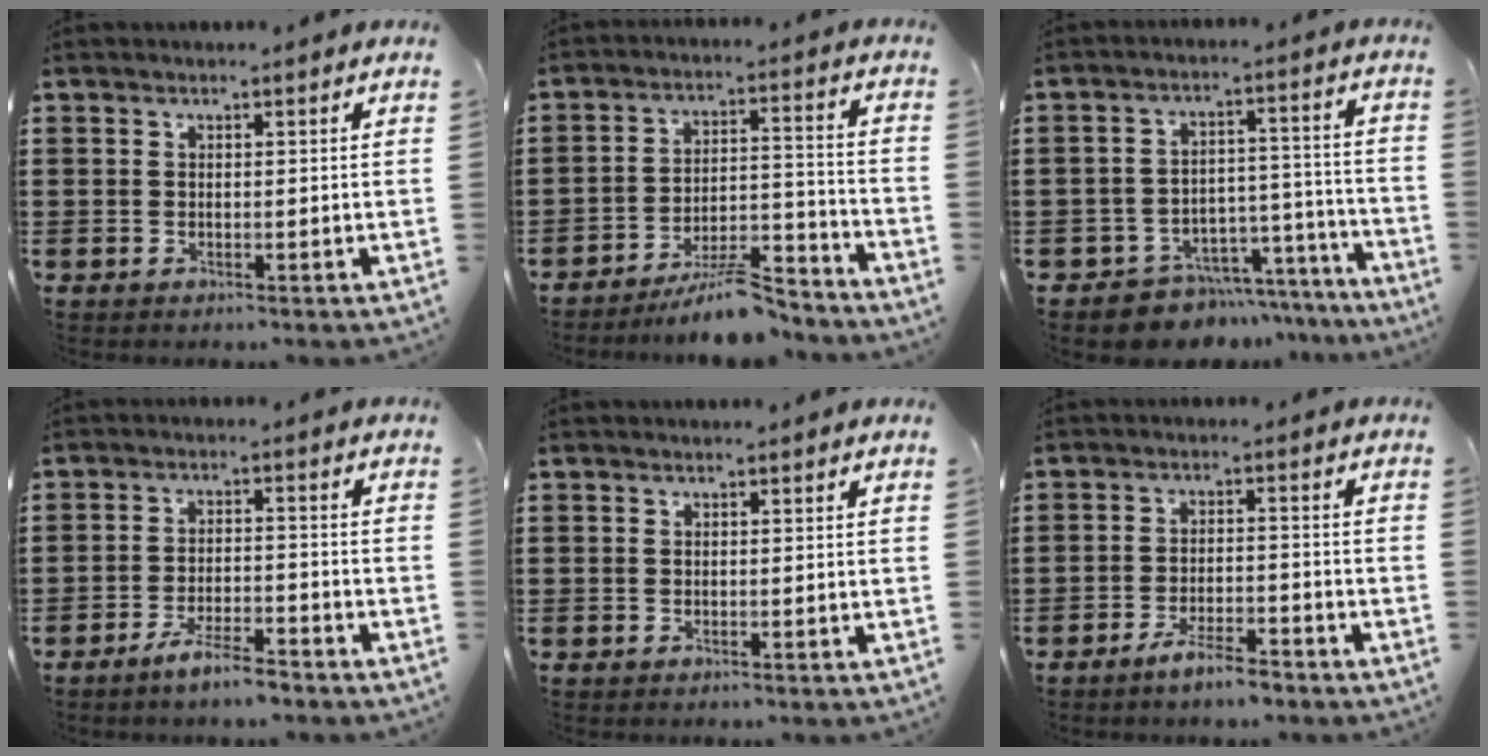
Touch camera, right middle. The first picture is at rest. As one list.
[{"total": 8.7, "force": [-7.6, 1.4, 3.8], "torque": [-0.055, 0.020, -0.140]}, {"total": 6.4, "force": [-6.0, 2.1, 0.5], "torque": [-0.008, 0.028, -0.115]}, {"total": 4.7, "force": [-3.9, 0.4, 2.5], "torque": [-0.048, 0.000, -0.073]}, {"total": 0.0}, {"total": 4.5, "force": [-3.7, 0.6, 2.4], "torque": [-0.048, 0.000, -0.070]}]